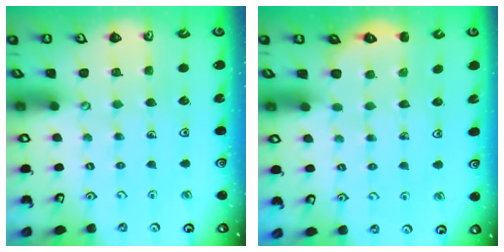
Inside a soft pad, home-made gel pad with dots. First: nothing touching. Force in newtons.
{"total": 2.3, "press": 1.9, "slide": 1.3}